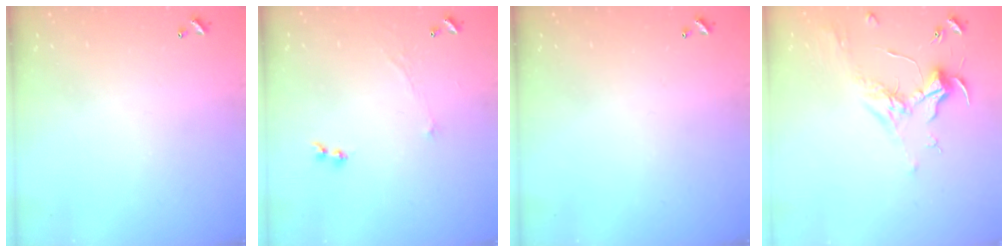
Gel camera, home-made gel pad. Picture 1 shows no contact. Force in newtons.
{"total": 1.2, "press": 0.7, "slide": 1.0}
{"total": 0.0}
{"total": 2.0, "press": 1.8, "slide": 0.7}